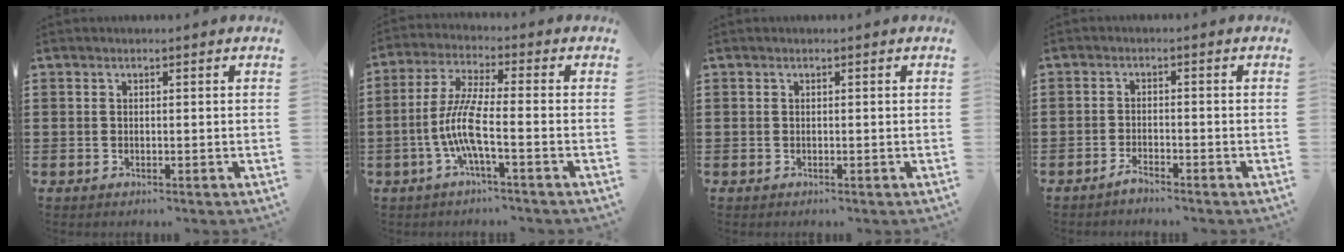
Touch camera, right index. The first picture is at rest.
{"total": 7.6, "force": [-2.6, 1.0, 7.0], "torque": [-0.171, -0.017, -0.062]}
{"total": 0.0}
{"total": 1.9, "force": [-1.8, 0.2, 0.5], "torque": [-0.013, 0.001, -0.035]}